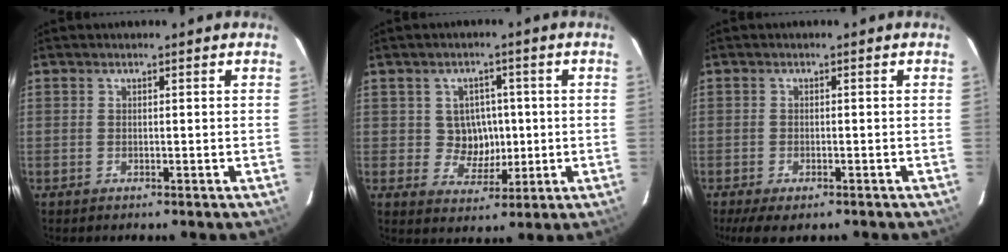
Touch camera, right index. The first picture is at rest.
{"total": 6.0, "force": [0.2, 5.7, 1.8], "torque": [-0.036, 0.013, 0.012]}
{"total": 5.8, "force": [-4.1, 2.1, 3.6], "torque": [-0.082, -0.025, -0.067]}